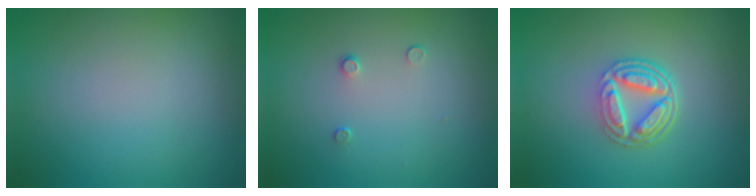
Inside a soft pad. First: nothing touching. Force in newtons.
{"total": 0.8, "press": 0.4, "slide": 0.6}
{"total": 5.1, "press": 3.6, "slide": 3.6}